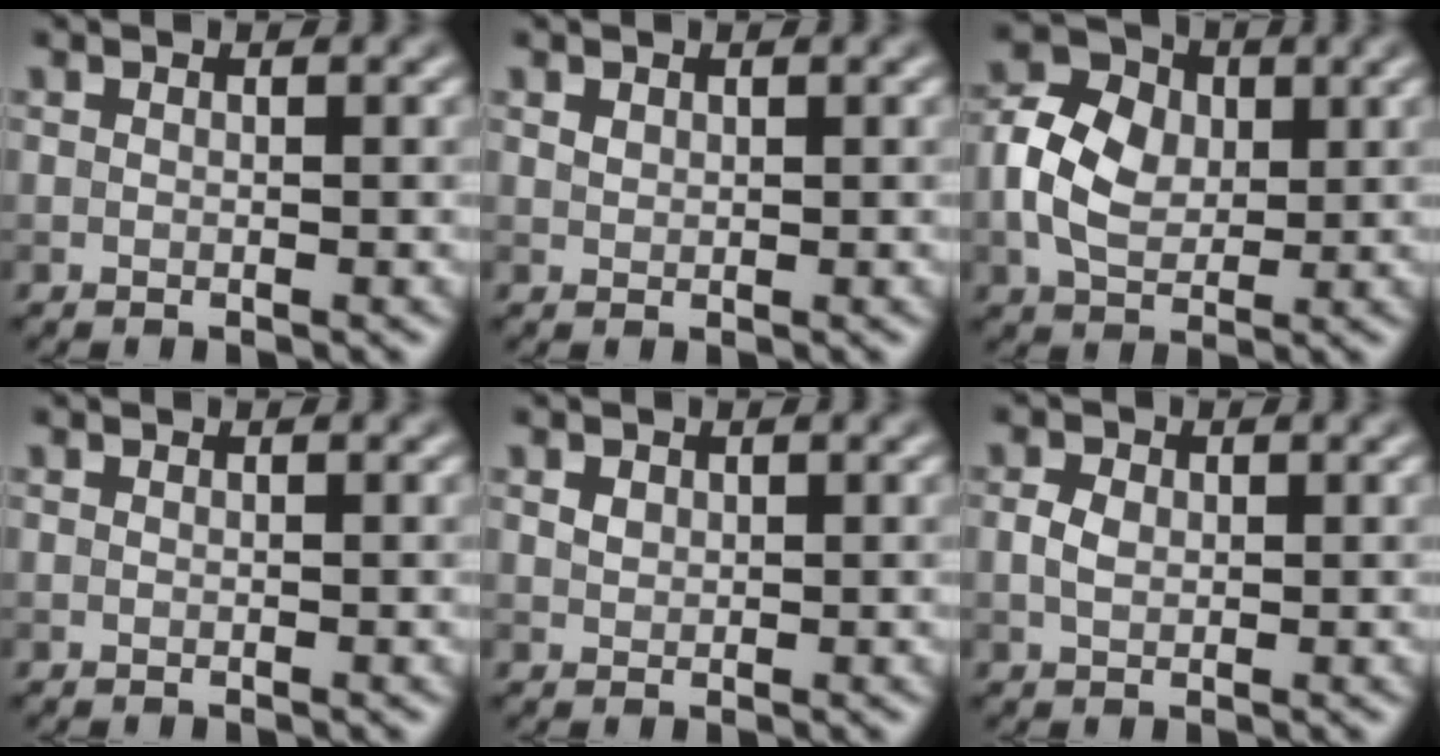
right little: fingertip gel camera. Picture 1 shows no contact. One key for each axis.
{"total": 0.7, "fx": 0.4, "fy": 0.5, "fz": 0.3, "tx": -0.007, "ty": -0.001, "tz": 0.010}
{"total": 5.9, "fx": 0.2, "fy": 4.4, "fz": 3.9, "tx": -0.083, "ty": 0.011, "tz": -0.002}
{"total": 0.0}
{"total": 1.0, "fx": 0.4, "fy": 0.8, "fz": 0.4, "tx": -0.009, "ty": -0.001, "tz": 0.008}
{"total": 1.8, "fx": 0.1, "fy": 1.3, "fz": 1.2, "tx": -0.025, "ty": 0.003, "tz": -0.001}